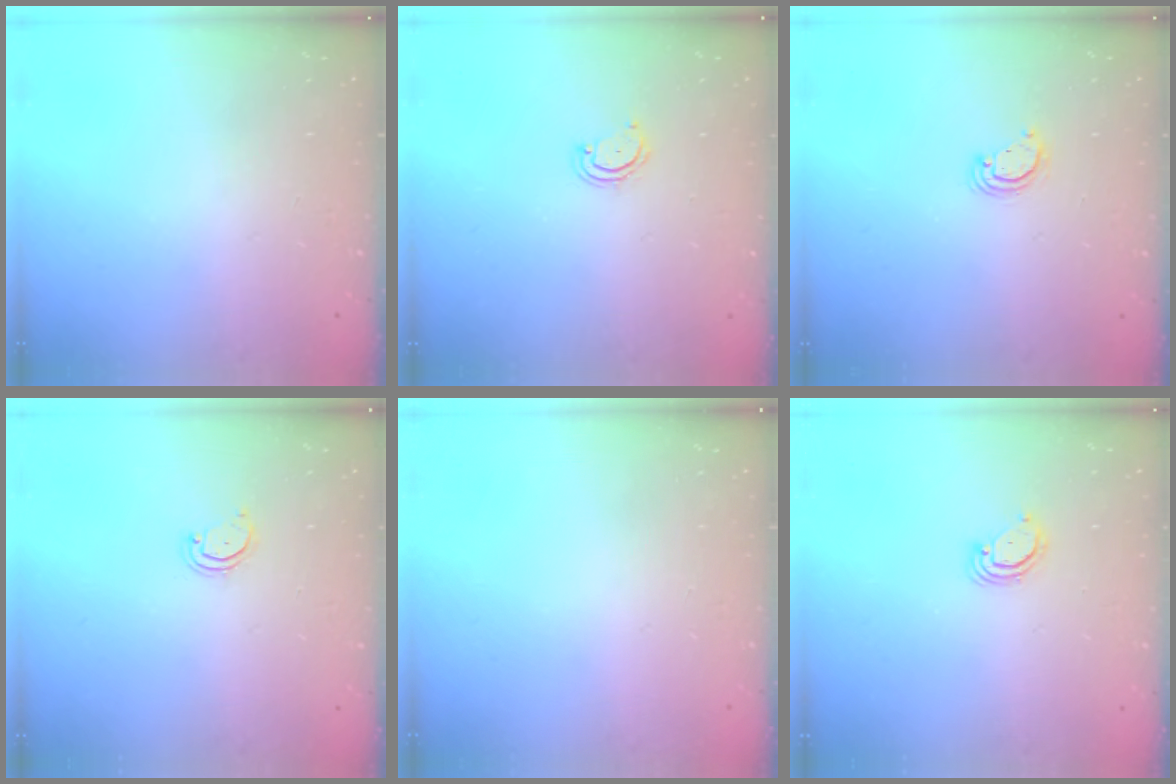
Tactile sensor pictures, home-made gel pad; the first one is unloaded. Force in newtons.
{"total": 3.5, "press": 3.5, "slide": 0.3}
{"total": 3.4, "press": 3.3, "slide": 0.4}
{"total": 2.5, "press": 2.5, "slide": 0.2}
{"total": 0.0}
{"total": 2.8, "press": 2.8, "slide": 0.3}